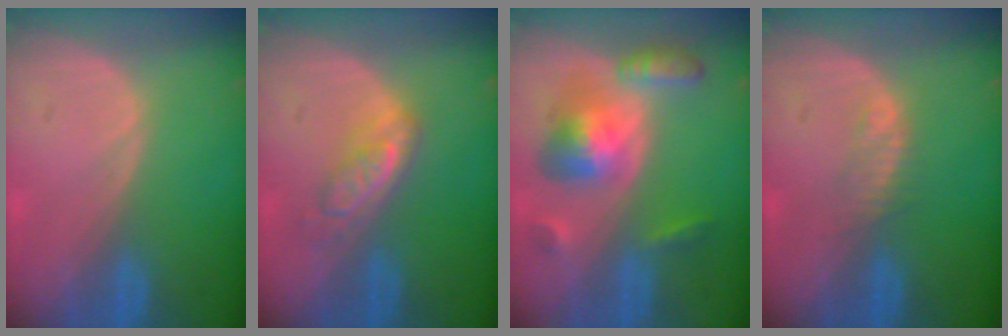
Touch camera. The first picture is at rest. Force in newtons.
{"total": 5.0, "press": 4.6, "slide": 1.9}
{"total": 8.1, "press": 8.1, "slide": 0.6}
{"total": 1.8, "press": 1.8, "slide": 0.1}